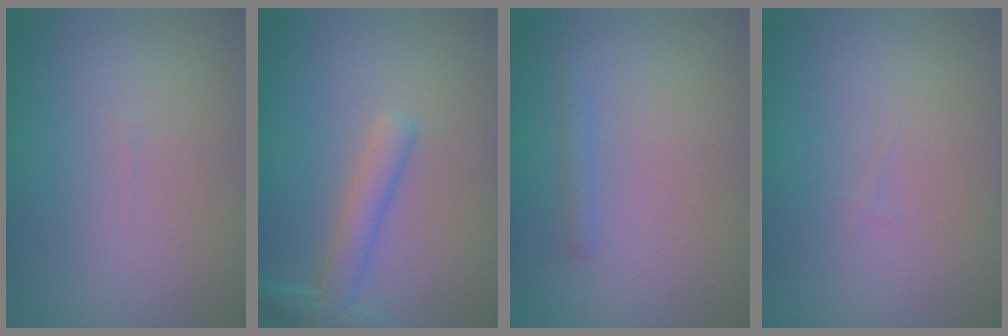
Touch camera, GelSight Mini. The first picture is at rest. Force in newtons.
{"total": 2.6, "press": 2.6, "slide": 0.1}
{"total": 0.7, "press": 0.7, "slide": 0.0}
{"total": 0.0}